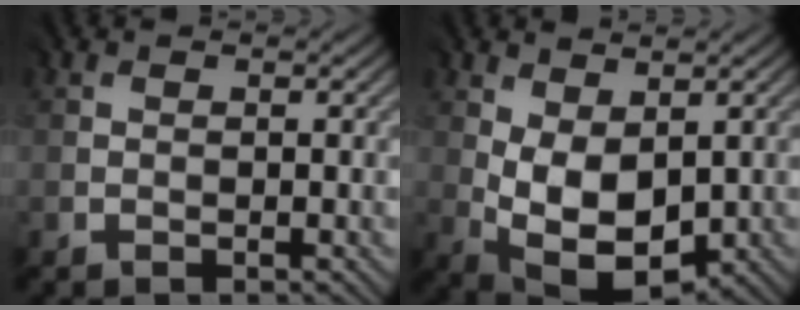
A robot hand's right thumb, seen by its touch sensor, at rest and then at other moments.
{"total": 8.4, "force": [-0.1, 5.2, 6.6], "torque": [-0.147, -0.010, 0.006]}